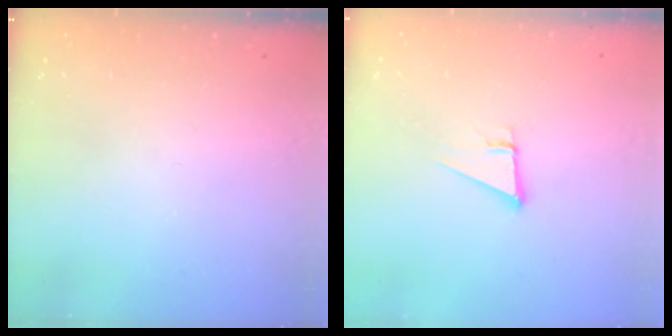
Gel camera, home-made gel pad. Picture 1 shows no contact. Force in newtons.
{"total": 5.0, "press": 4.4, "slide": 2.4}